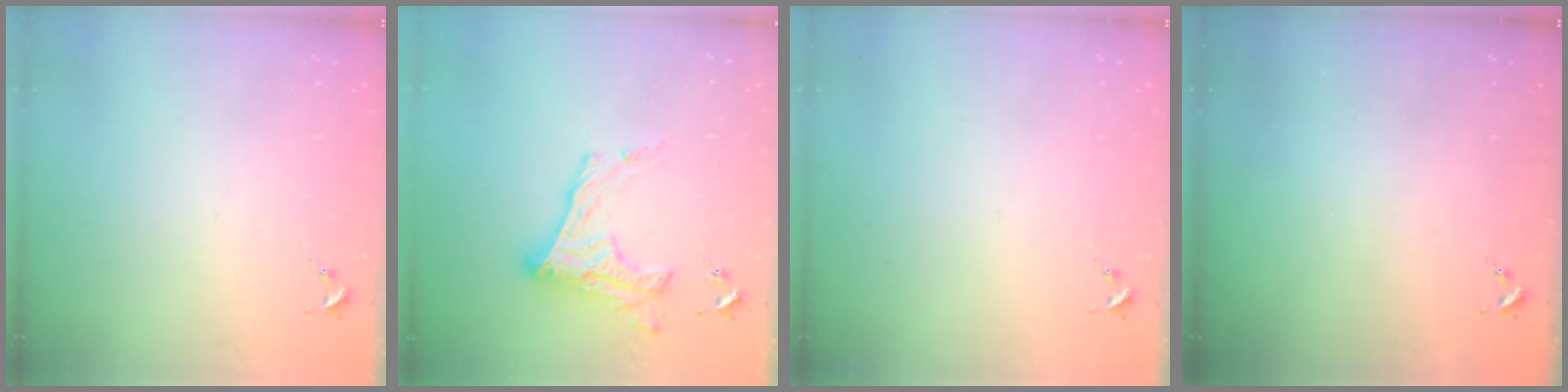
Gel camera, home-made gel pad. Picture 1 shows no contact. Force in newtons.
{"total": 15.9, "press": 15.9, "slide": 0.9}
{"total": 0.0}
{"total": 0.0}